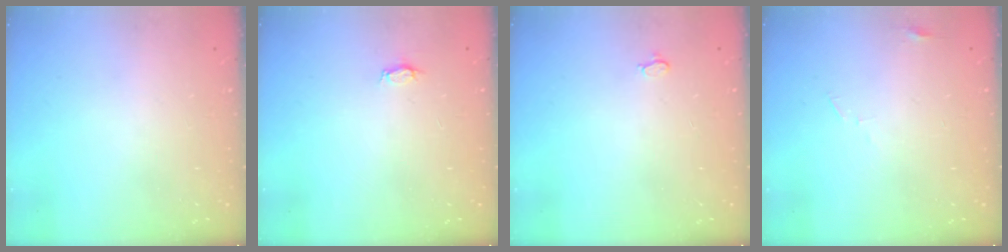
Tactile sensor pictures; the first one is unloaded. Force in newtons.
{"total": 2.8, "press": 2.8, "slide": 0.3}
{"total": 2.6, "press": 2.6, "slide": 0.3}
{"total": 2.9, "press": 2.9, "slide": 0.2}